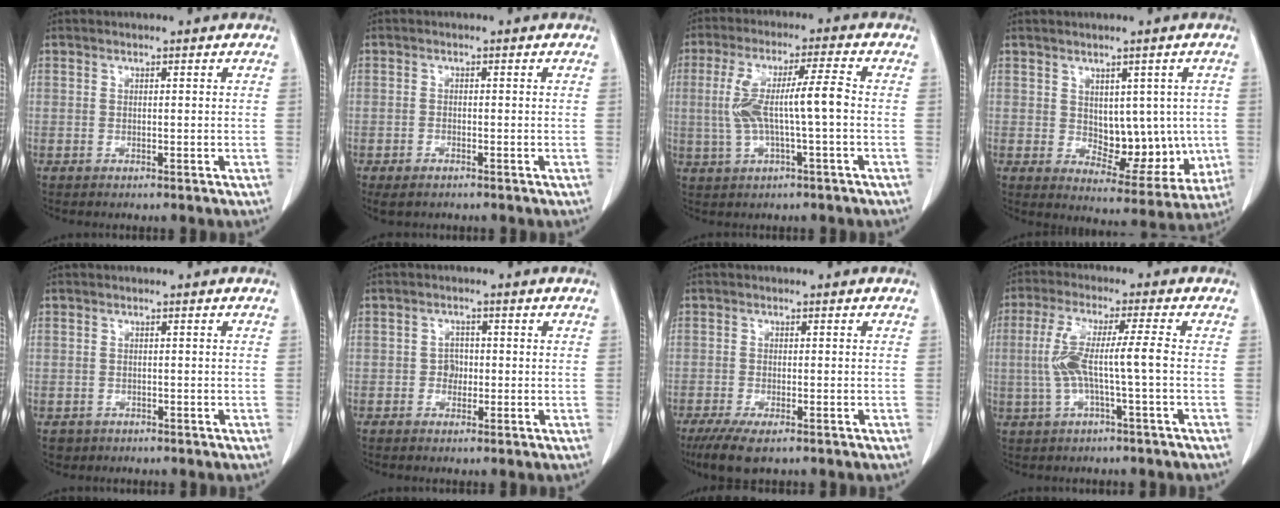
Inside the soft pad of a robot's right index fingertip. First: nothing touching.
{"total": 2.6, "force": [-1.9, 1.0, 1.5], "torque": [-0.027, -0.004, -0.026]}
{"total": 9.0, "force": [-0.2, 0.6, 8.9], "torque": [-0.176, 0.022, -0.002]}
{"total": 9.4, "force": [0.5, 5.6, 7.6], "torque": [-0.080, 0.002, 0.031]}
{"total": 1.7, "force": [-0.9, 1.5, 0.1], "torque": [-0.009, 0.003, -0.010]}
{"total": 1.9, "force": [-0.2, 1.6, 1.0], "torque": [-0.008, 0.008, 0.001]}
{"total": 5.8, "force": [-3.9, 1.0, 4.2], "torque": [-0.072, -0.017, -0.064]}
{"total": 7.6, "force": [-0.6, -0.1, 7.6], "torque": [-0.157, 0.018, -0.009]}